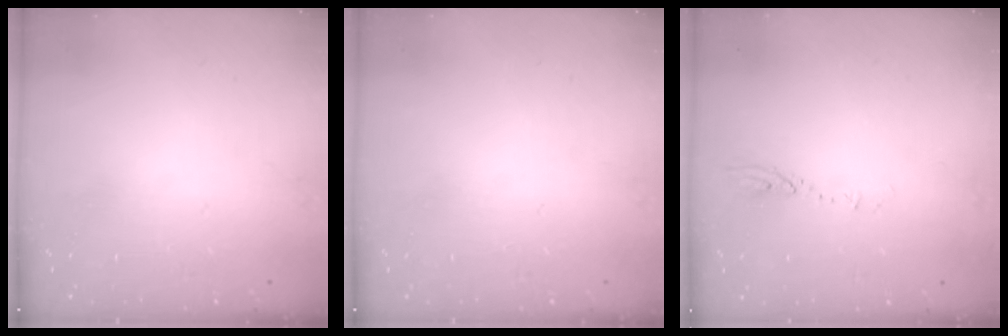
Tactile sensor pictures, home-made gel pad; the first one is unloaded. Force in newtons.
{"total": 0.0}
{"total": 4.0, "press": 4.0, "slide": 0.5}